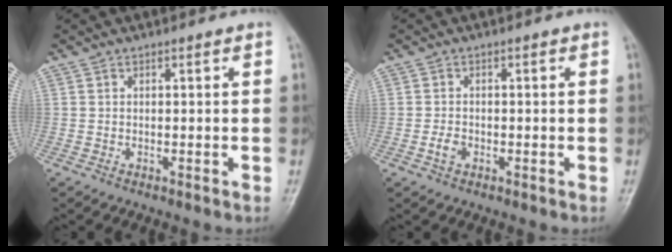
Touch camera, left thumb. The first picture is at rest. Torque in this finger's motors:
{"motor_torque": [-0.25, 0.59, 0.42, 0.12, -0.02]}